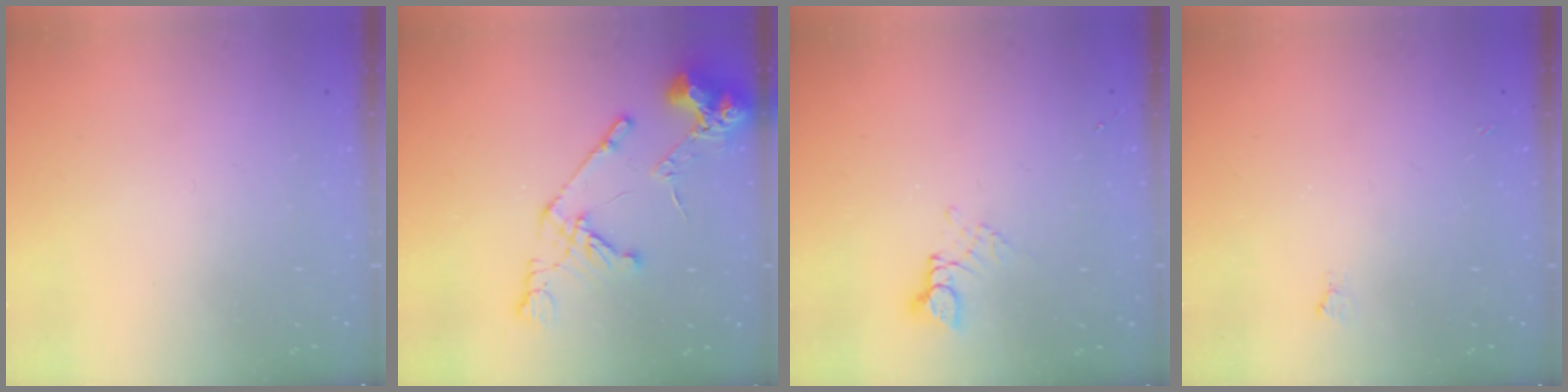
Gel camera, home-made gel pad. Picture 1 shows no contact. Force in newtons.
{"total": 14.1, "press": 14.0, "slide": 1.8}
{"total": 2.9, "press": 2.8, "slide": 0.4}
{"total": 2.4, "press": 2.4, "slide": 0.5}